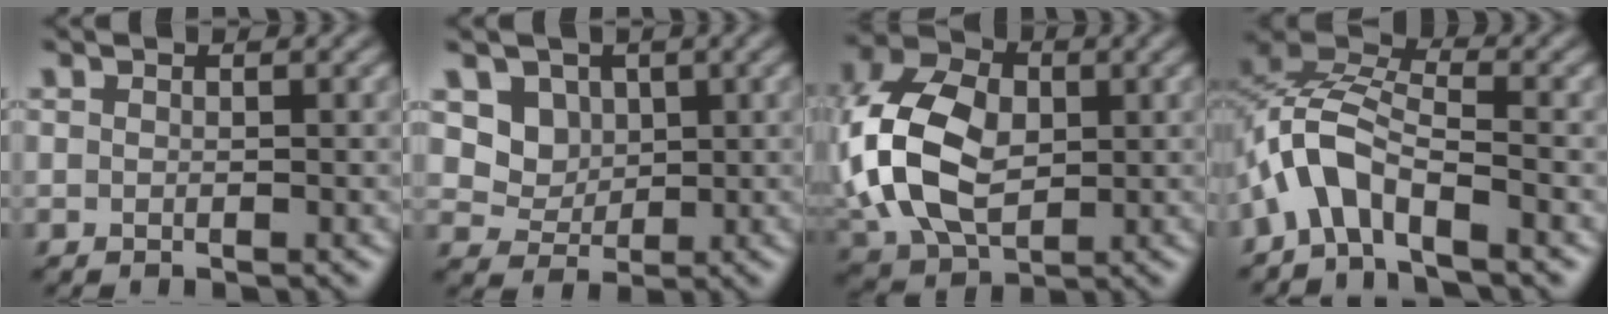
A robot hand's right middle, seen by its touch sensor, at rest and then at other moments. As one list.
[{"total": 3.5, "force": [1.7, 2.9, 1.0], "torque": [-0.030, -0.023, 0.053]}, {"total": 11.3, "force": [0.1, 7.8, 8.1], "torque": [-0.194, 0.014, -0.009]}, {"total": 6.0, "force": [-3.1, 2.7, 4.4], "torque": [-0.088, 0.015, -0.070]}]